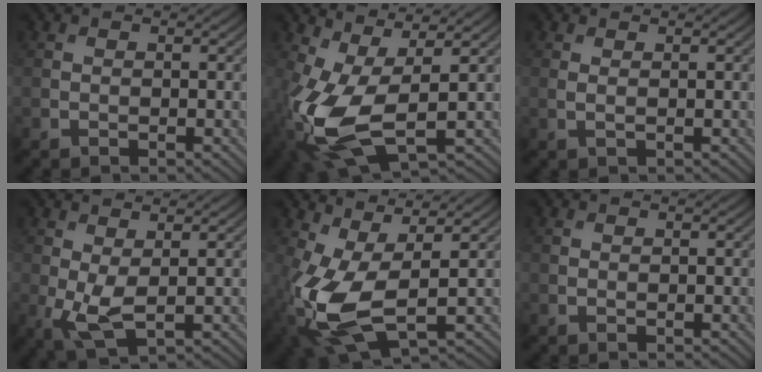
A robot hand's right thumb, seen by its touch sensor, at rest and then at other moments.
{"total": 11.4, "force": [-1.4, 5.1, 10.2], "torque": [-0.253, -0.010, -0.024]}
{"total": 0.8, "force": [0.4, 0.1, 0.7], "torque": [-0.020, 0.002, 0.007]}
{"total": 4.5, "force": [0.0, 2.0, 4.1], "torque": [-0.105, -0.007, 0.004]}
{"total": 10.4, "force": [-1.0, 4.5, 9.3], "torque": [-0.228, -0.007, -0.022]}
{"total": 0.0}